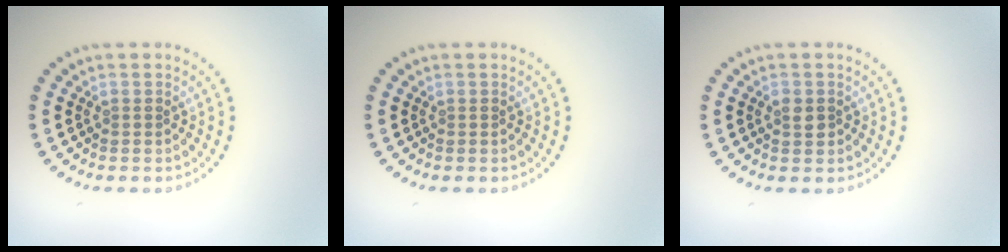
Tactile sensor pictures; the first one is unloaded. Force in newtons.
{"total": 0.0}
{"total": 1.3, "press": 1.3, "slide": 0.1}